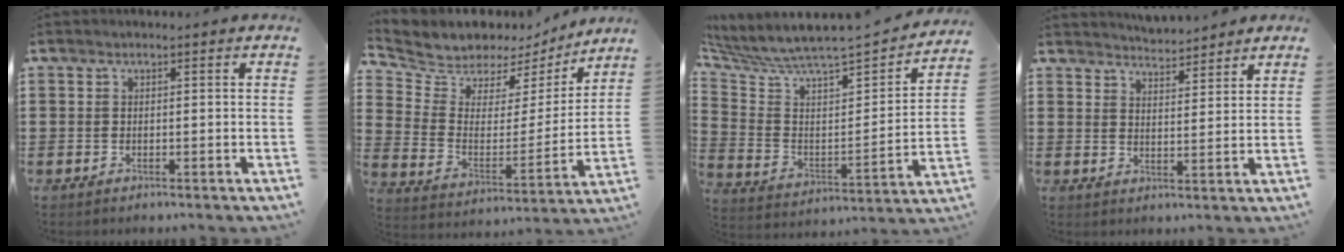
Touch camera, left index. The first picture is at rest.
{"total": 6.1, "force": [5.6, 2.4, -0.6], "torque": [-0.035, -0.046, 0.097]}
{"total": 5.1, "force": [4.6, 1.0, 2.0], "torque": [-0.068, -0.051, 0.070]}
{"total": 3.8, "force": [3.8, 0.1, 0.1], "torque": [-0.013, -0.015, 0.071]}